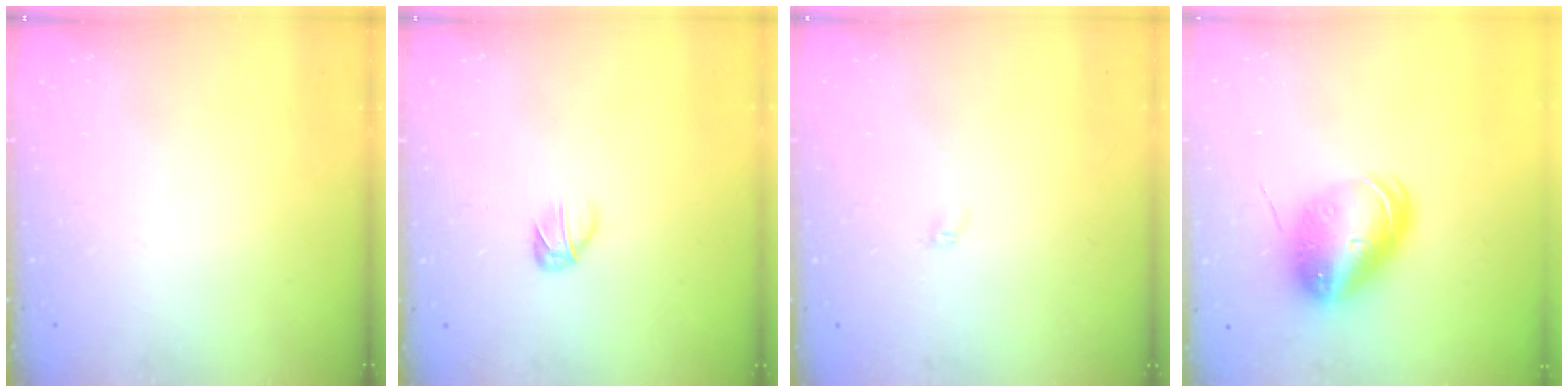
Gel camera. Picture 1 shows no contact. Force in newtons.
{"total": 2.7, "press": 2.7, "slide": 0.7}
{"total": 2.0, "press": 1.9, "slide": 0.4}
{"total": 10.4, "press": 10.1, "slide": 2.3}